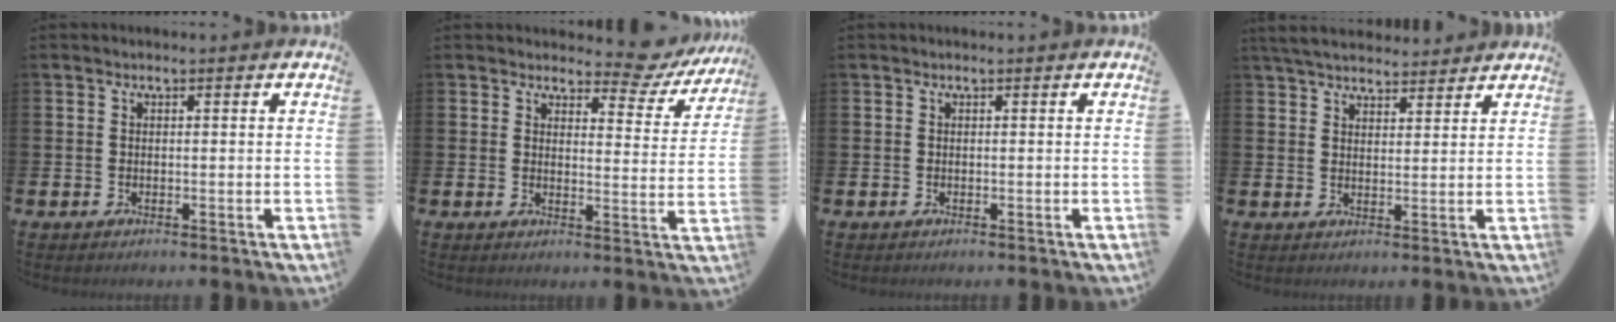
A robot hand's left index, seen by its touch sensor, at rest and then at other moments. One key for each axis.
{"total": 5.0, "fx": 4.5, "fy": 1.6, "fz": 1.3, "tx": -0.016, "ty": -0.031, "tz": 0.074}
{"total": 0.0}
{"total": 5.0, "fx": 4.8, "fy": 1.1, "fz": 0.8, "tx": -0.036, "ty": -0.017, "tz": 0.089}